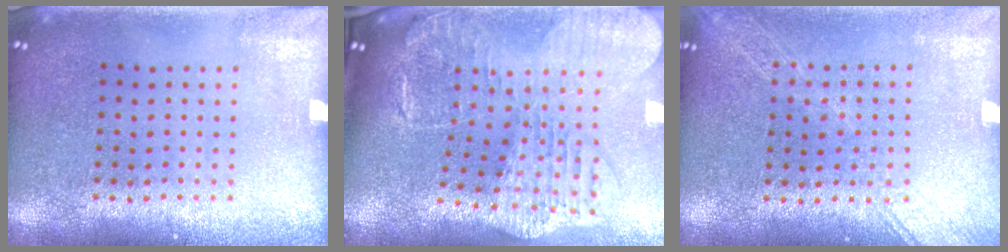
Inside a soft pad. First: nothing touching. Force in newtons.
{"total": 3.2, "press": 2.6, "slide": 1.9}
{"total": 1.6, "press": 1.5, "slide": 0.2}